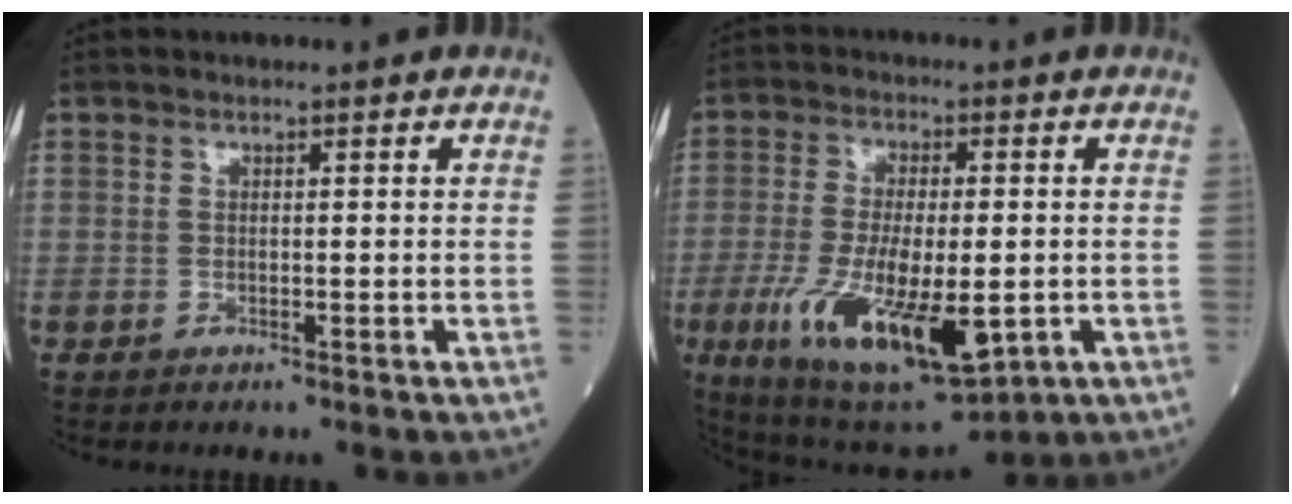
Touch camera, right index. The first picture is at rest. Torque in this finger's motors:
{"motor_torque": [1.67, -0.47, 1.06, 0.21]}